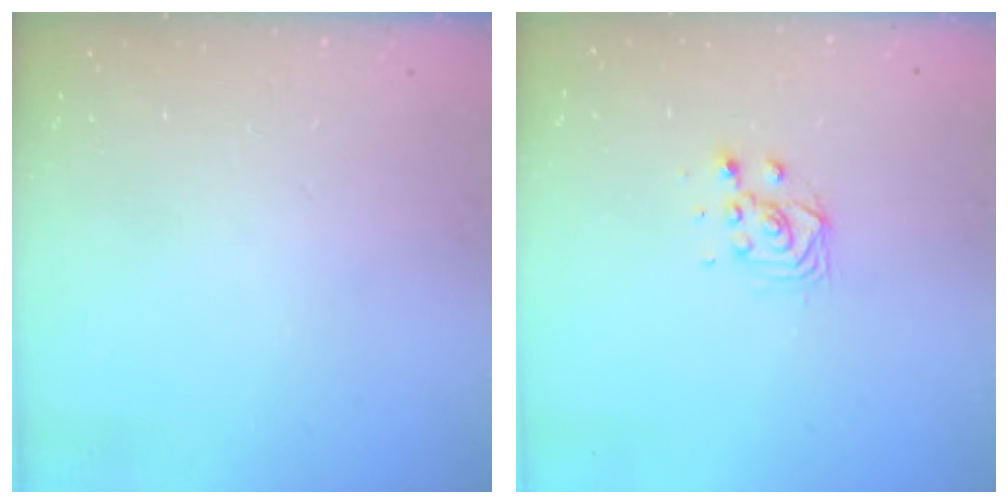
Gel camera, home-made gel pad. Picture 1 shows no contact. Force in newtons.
{"total": 5.0, "press": 5.0, "slide": 0.3}